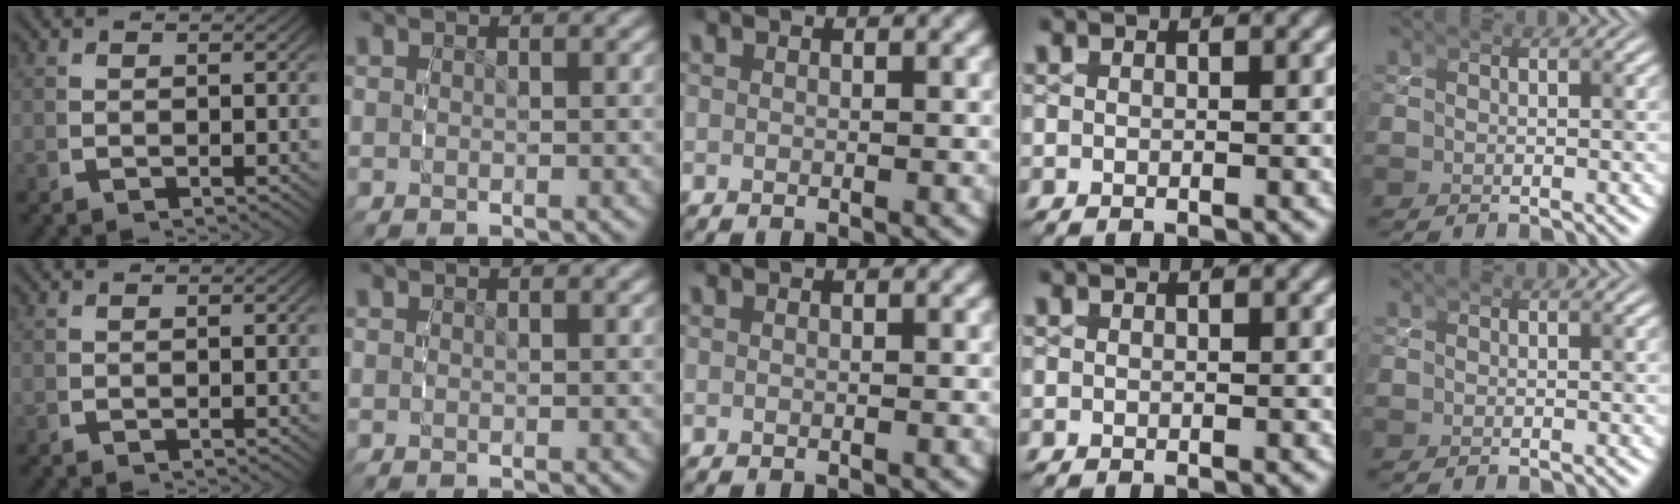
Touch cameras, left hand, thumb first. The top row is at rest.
{}